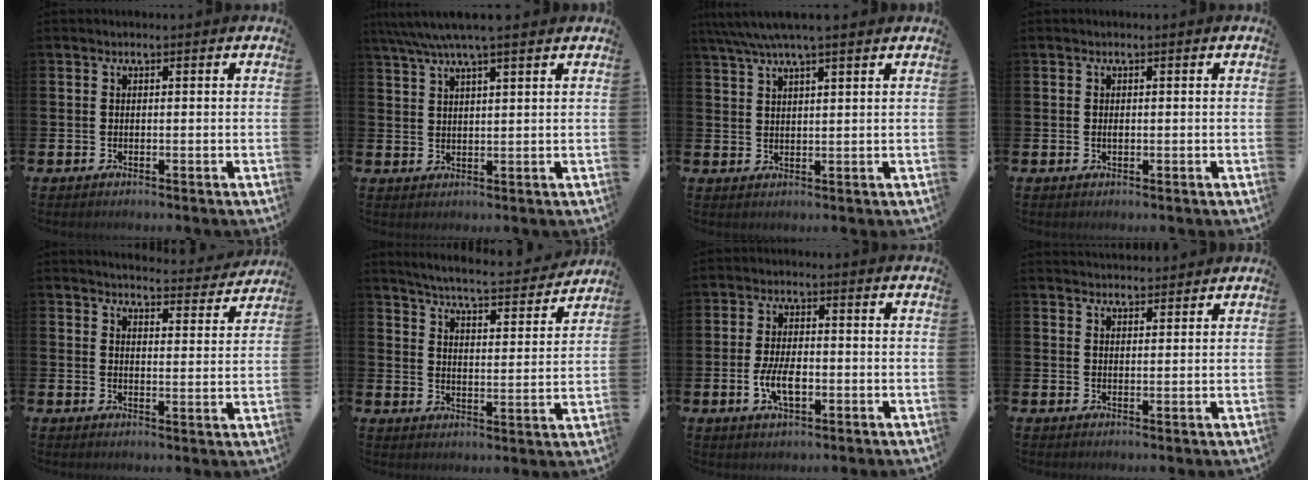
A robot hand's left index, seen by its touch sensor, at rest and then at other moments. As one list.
[{"total": 5.4, "force": [4.6, 0.4, 2.7], "torque": [-0.065, -0.009, 0.084]}, {"total": 5.0, "force": [4.2, 0.5, 2.6], "torque": [-0.060, -0.006, 0.077]}, {"total": 0.5, "force": [0.0, 0.3, 0.4], "torque": [-0.016, 0.003, 0.000]}, {"total": 4.5, "force": [4.5, 0.6, 0.4], "torque": [-0.015, -0.036, 0.076]}, {"total": 5.7, "force": [5.5, 0.1, 1.5], "torque": [-0.050, -0.043, 0.090]}, {"total": 5.0, "force": [-1.1, 2.3, 4.2], "torque": [-0.086, 0.001, -0.023]}, {"total": 2.7, "force": [2.7, 0.5, -0.1], "torque": [0.004, -0.014, 0.047]}]